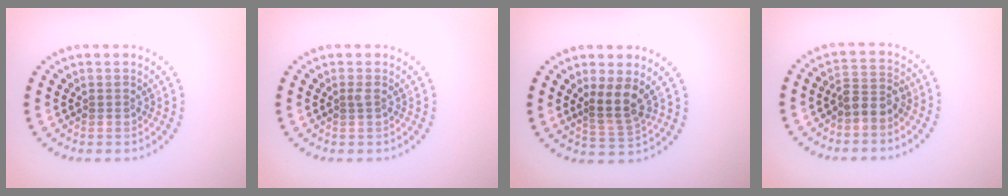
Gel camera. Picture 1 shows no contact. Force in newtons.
{"total": 0.7, "press": 0.5, "slide": 0.5}
{"total": 2.9, "press": 2.3, "slide": 1.8}
{"total": 2.4, "press": 2.1, "slide": 1.2}